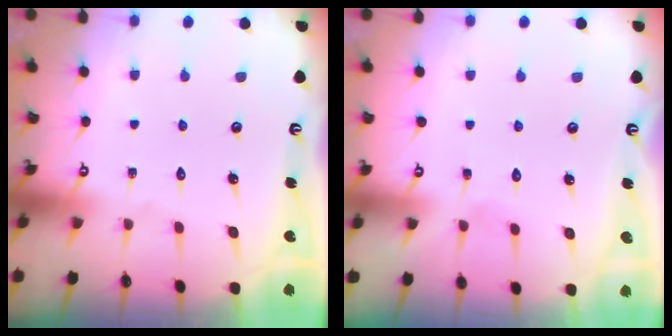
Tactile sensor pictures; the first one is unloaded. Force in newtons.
{"total": 2.6, "press": 2.6, "slide": 0.2}